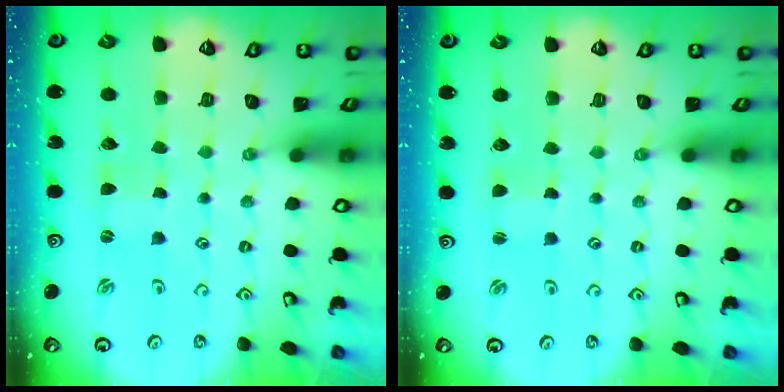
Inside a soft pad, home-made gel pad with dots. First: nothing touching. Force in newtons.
{"total": 1.0, "press": 1.0, "slide": 0.1}